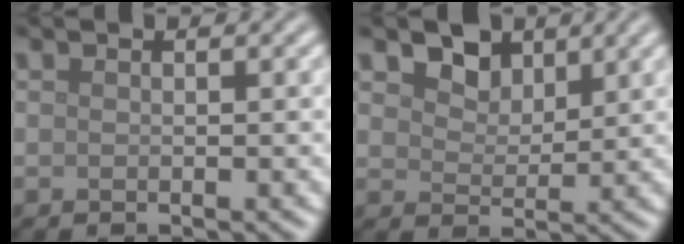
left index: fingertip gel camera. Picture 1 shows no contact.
{"total": 2.9, "force": [2.0, 1.8, 1.2], "torque": [-0.035, -0.004, 0.030]}